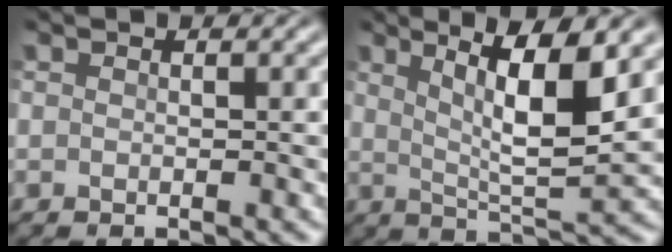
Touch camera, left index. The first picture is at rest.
{"total": 7.4, "force": [2.7, 1.6, 6.7], "torque": [-0.108, -0.008, 0.052]}